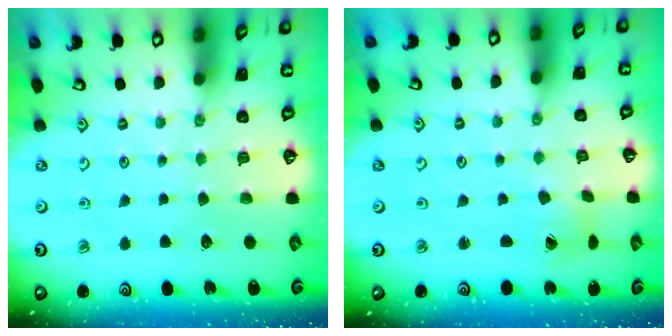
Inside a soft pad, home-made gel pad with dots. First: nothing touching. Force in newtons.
{"total": 2.0, "press": 2.0, "slide": 0.2}